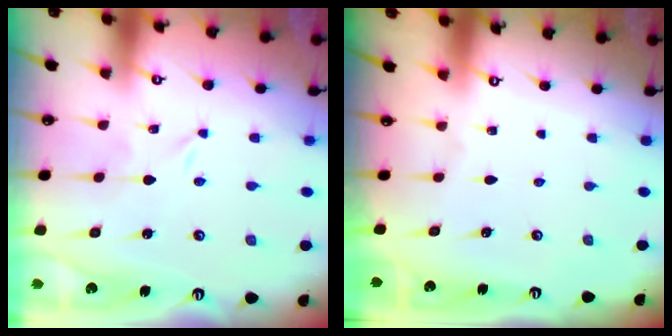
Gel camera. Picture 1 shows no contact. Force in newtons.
{"total": 0.0}